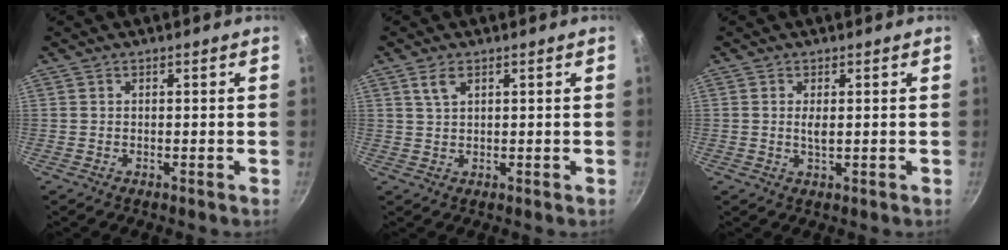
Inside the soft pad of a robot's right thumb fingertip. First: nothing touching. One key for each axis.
{"total": 2.8, "fx": 1.4, "fy": 1.5, "fz": 1.8, "tx": -0.032, "ty": -0.003, "tz": 0.031}
{"total": 1.9, "fx": 0.2, "fy": 0.7, "fz": 1.8, "tx": -0.034, "ty": -0.002, "tz": 0.006}